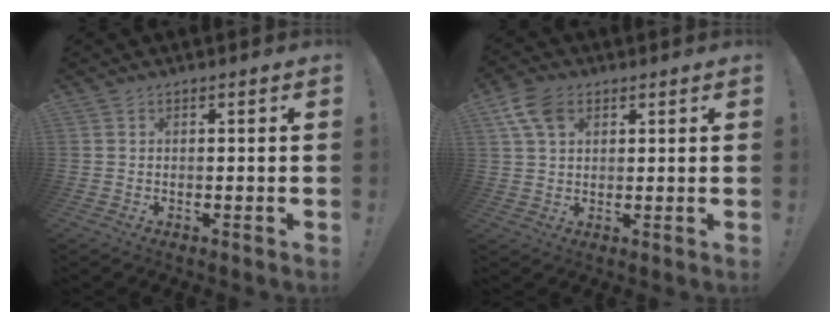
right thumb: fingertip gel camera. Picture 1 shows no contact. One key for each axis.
{"total": 8.3, "fx": 3.8, "fy": 5.5, "fz": 4.9, "tx": -0.091, "ty": -0.002, "tz": 0.074}